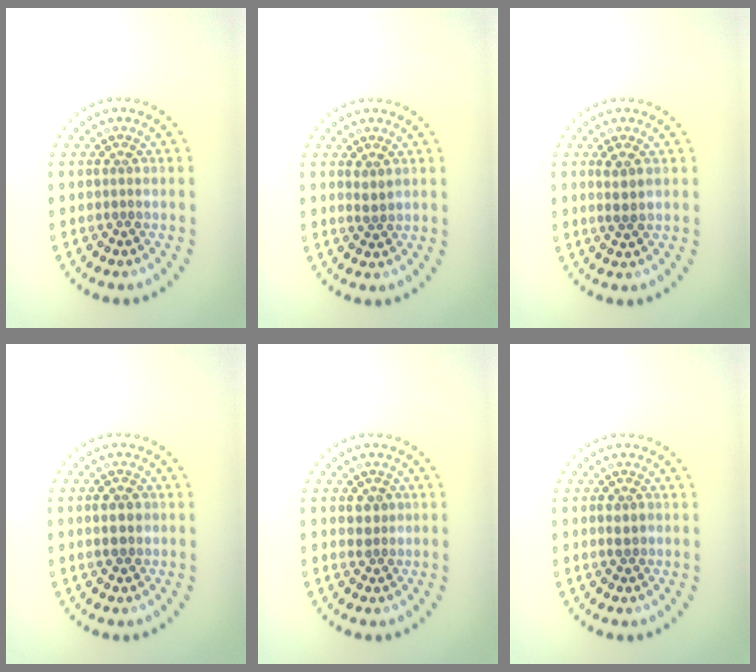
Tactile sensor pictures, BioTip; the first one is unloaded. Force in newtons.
{"total": 1.0, "press": 0.9, "slide": 0.4}
{"total": 1.7, "press": 1.4, "slide": 0.9}
{"total": 1.8, "press": 1.8, "slide": 0.0}
{"total": 1.5, "press": 1.5, "slide": 0.3}
{"total": 1.2, "press": 1.1, "slide": 0.1}